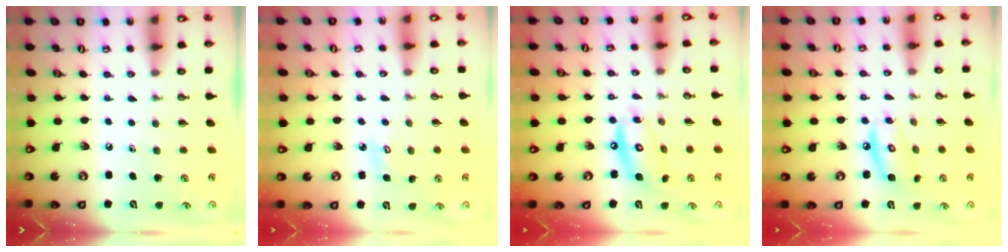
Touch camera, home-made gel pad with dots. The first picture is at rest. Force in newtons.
{"total": 4.1, "press": 4.1, "slide": 0.3}
{"total": 12.7, "press": 12.7, "slide": 1.1}
{"total": 8.6, "press": 8.5, "slide": 0.7}